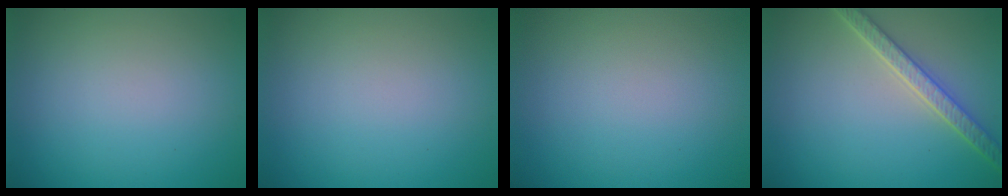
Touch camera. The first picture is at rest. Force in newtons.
{"total": 0.0}
{"total": 0.0}
{"total": 3.6, "press": 3.2, "slide": 1.6}